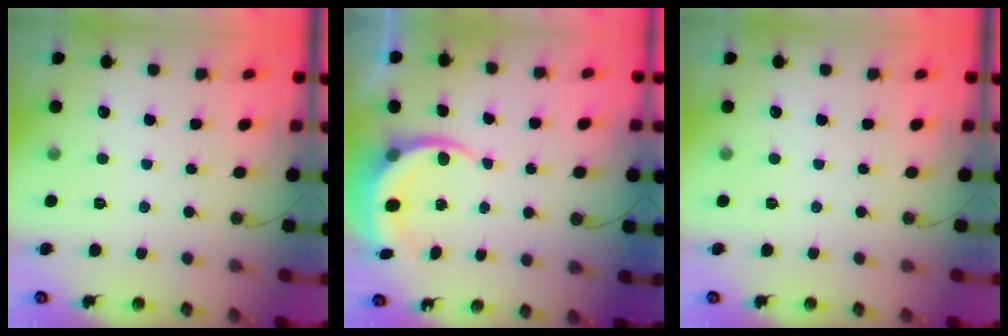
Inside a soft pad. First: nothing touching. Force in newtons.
{"total": 6.5, "press": 6.4, "slide": 1.0}
{"total": 0.0}